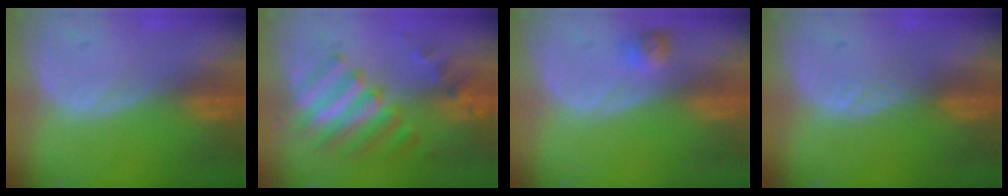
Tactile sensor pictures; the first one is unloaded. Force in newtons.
{"total": 8.2, "press": 8.1, "slide": 1.5}
{"total": 2.2, "press": 2.2, "slide": 0.4}
{"total": 1.6, "press": 1.6, "slide": 0.1}